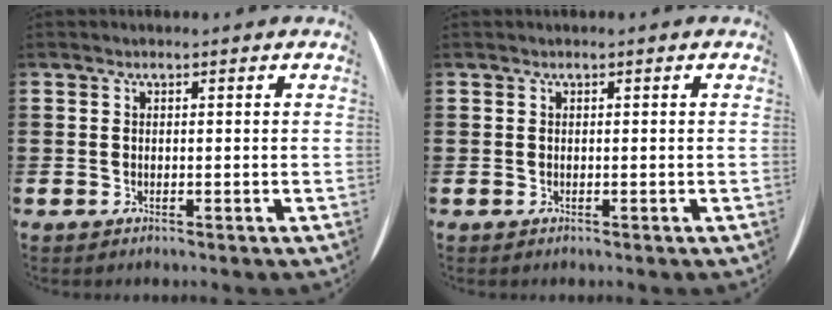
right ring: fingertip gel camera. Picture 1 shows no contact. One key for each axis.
{"total": 0.0}